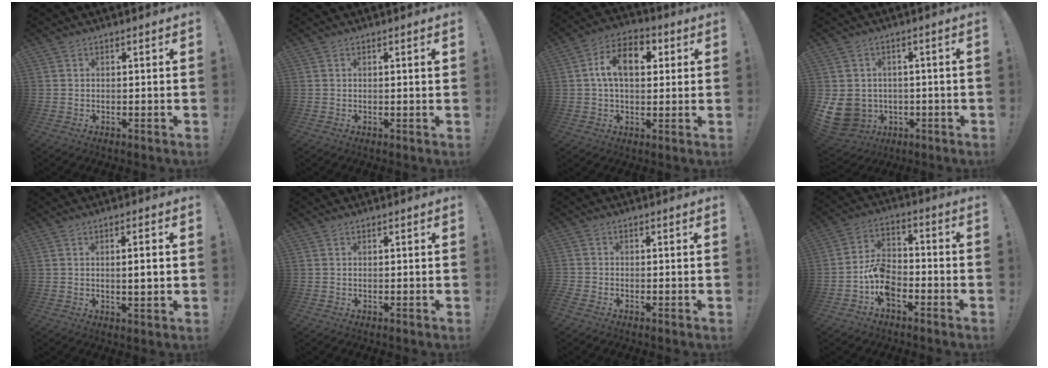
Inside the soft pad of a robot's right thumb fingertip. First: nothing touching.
{"total": 0.9, "force": [0.4, -0.1, 0.8], "torque": [-0.016, 0.001, 0.006]}
{"total": 11.9, "force": [2.6, 7.1, 9.2], "torque": [-0.148, 0.017, 0.047]}
{"total": 10.5, "force": [-1.8, 9.3, 4.5], "torque": [-0.106, 0.002, -0.029]}
{"total": 3.8, "force": [0.3, 0.2, 3.8], "torque": [-0.058, -0.007, 0.001]}
{"total": 0.0}
{"total": 1.6, "force": [-1.2, 1.0, 0.4], "torque": [-0.003, 0.004, -0.021]}
{"total": 9.6, "force": [-5.1, 6.0, 5.5], "torque": [-0.111, 0.028, -0.093]}